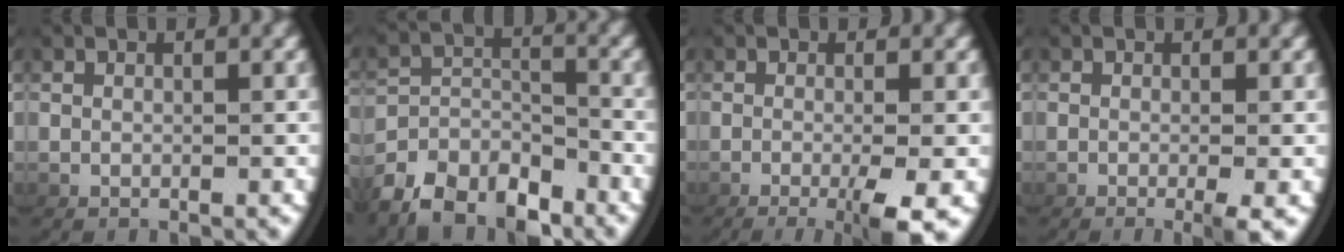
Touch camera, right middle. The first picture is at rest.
{"total": 6.6, "force": [-4.6, 3.6, 3.1], "torque": [-0.056, -0.021, -0.071]}
{"total": 4.6, "force": [-2.2, 0.9, 3.9], "torque": [-0.058, -0.008, -0.033]}
{"total": 1.9, "force": [-1.0, 0.3, 1.5], "torque": [-0.022, -0.002, -0.017]}